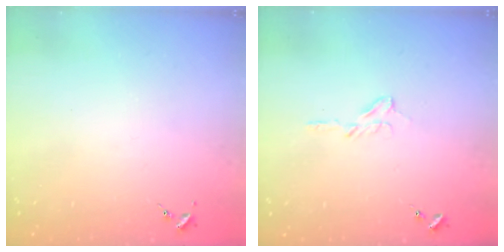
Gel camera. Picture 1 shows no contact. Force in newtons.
{"total": 5.5, "press": 5.5, "slide": 0.5}